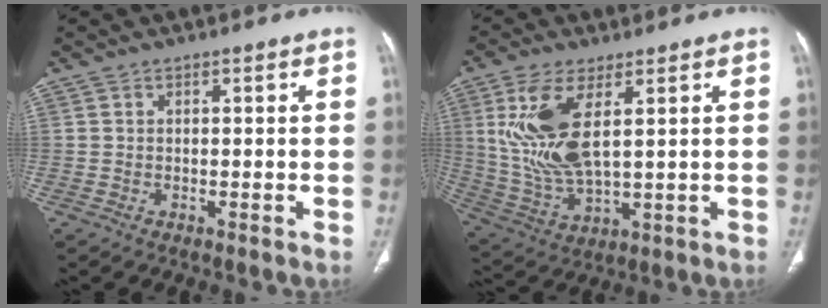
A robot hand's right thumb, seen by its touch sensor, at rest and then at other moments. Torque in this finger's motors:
{"motor_torque": [1.11, 2.62, 1.65, 0.29, 0.18]}